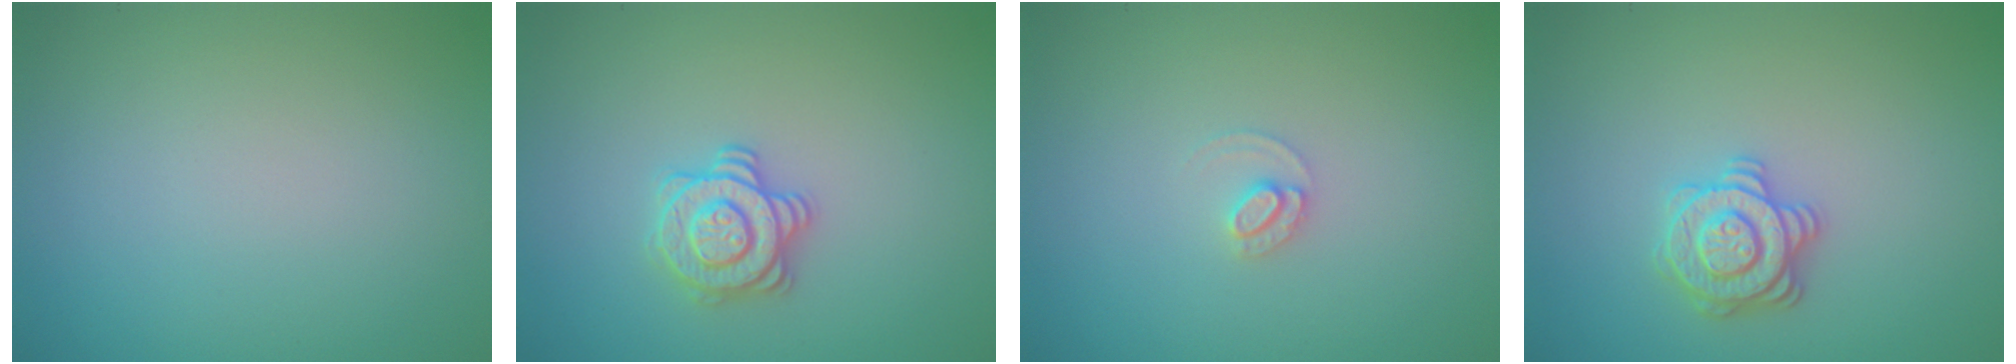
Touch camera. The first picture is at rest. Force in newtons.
{"total": 2.8, "press": 2.7, "slide": 0.7}
{"total": 1.2, "press": 1.2, "slide": 0.0}
{"total": 2.9, "press": 2.8, "slide": 0.6}